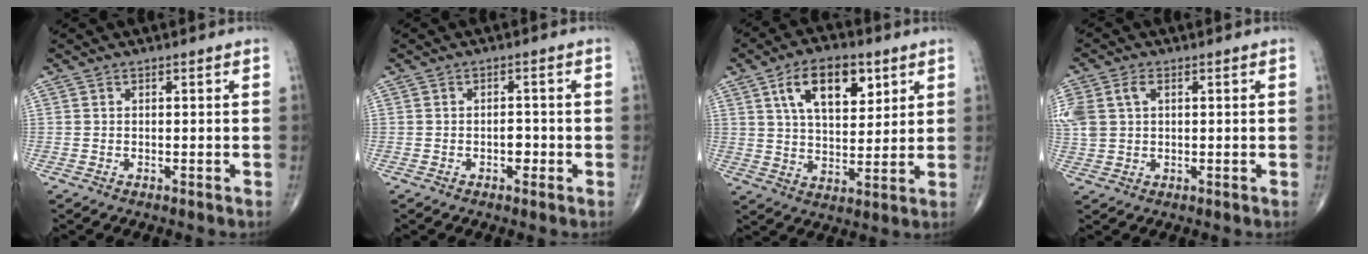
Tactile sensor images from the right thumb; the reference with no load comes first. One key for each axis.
{"total": 2.2, "fx": -0.7, "fy": 1.4, "fz": 1.5, "tx": -0.007, "ty": 0.007, "tz": -0.012}
{"total": 13.3, "fx": 5.8, "fy": 7.0, "fz": 9.7, "tx": -0.132, "ty": -0.019, "tz": 0.102}
{"total": 9.6, "fx": 2.5, "fy": 6.8, "fz": 6.3, "tx": -0.180, "ty": 0.017, "tz": 0.054}